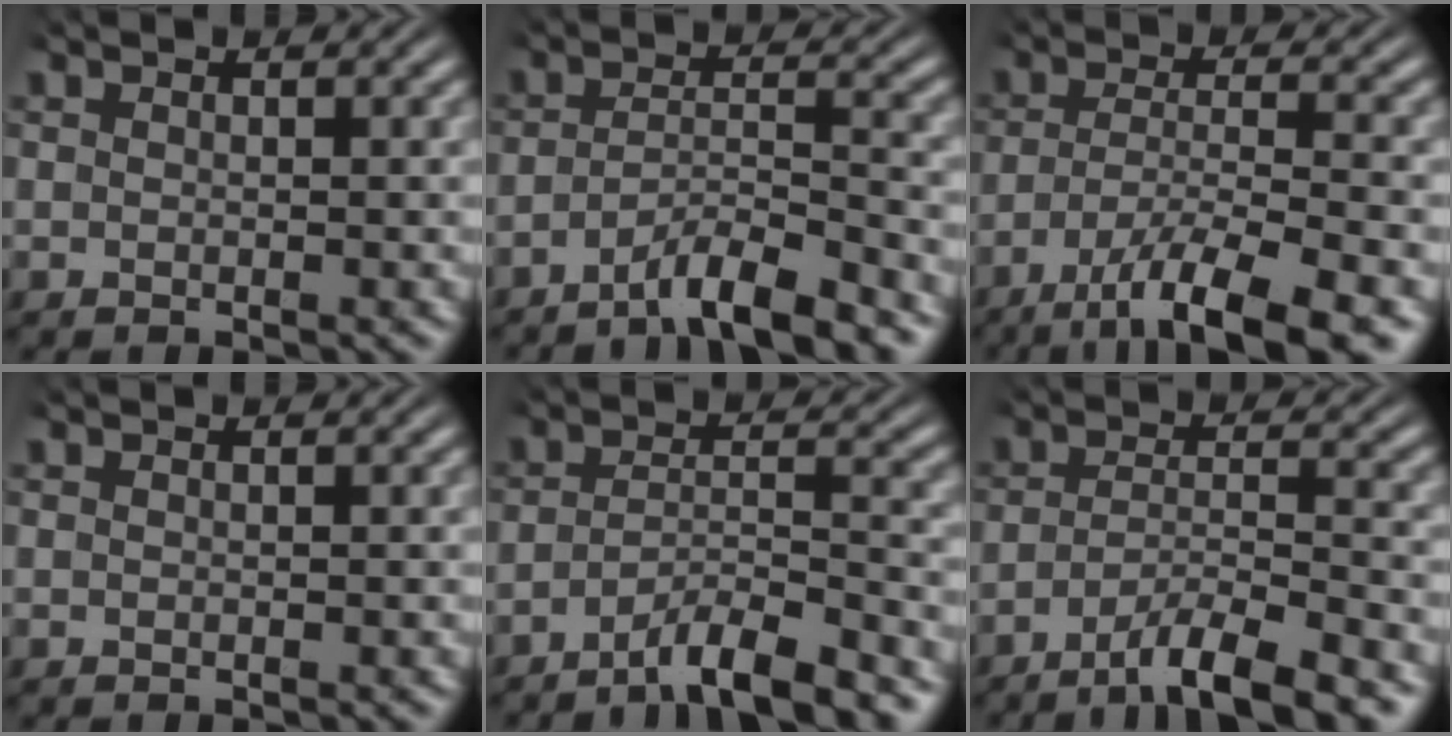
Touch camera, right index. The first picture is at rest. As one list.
[{"total": 5.2, "force": [-4.4, 1.0, 2.5], "torque": [-0.031, -0.004, -0.079]}, {"total": 9.4, "force": [-6.4, 2.4, 6.5], "torque": [-0.103, -0.026, -0.088]}, {"total": 0.0}, {"total": 5.8, "force": [-4.9, 1.2, 2.8], "torque": [-0.035, -0.005, -0.084]}, {"total": 6.1, "force": [-4.5, 1.6, 3.8], "torque": [-0.062, -0.010, -0.074]}]